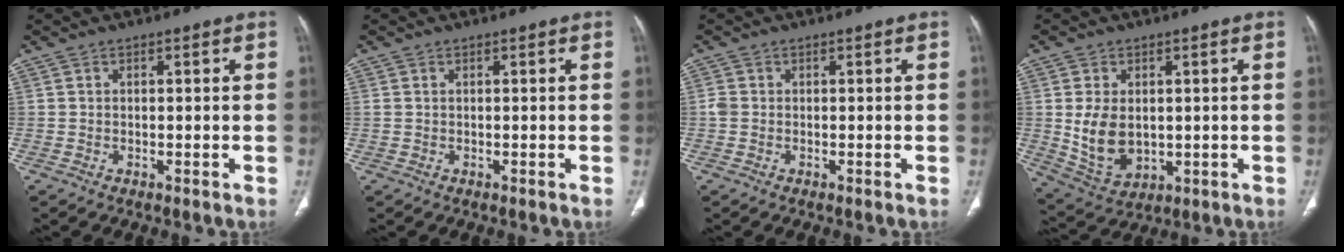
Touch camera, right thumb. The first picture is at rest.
{"total": 0.6, "force": [0.1, 0.4, 0.4], "torque": [-0.014, 0.007, 0.006]}
{"total": 1.4, "force": [-0.1, 1.2, 0.7], "torque": [-0.017, 0.001, -0.004]}
{"total": 9.6, "force": [0.4, 6.5, 7.1], "torque": [-0.119, -0.011, 0.028]}